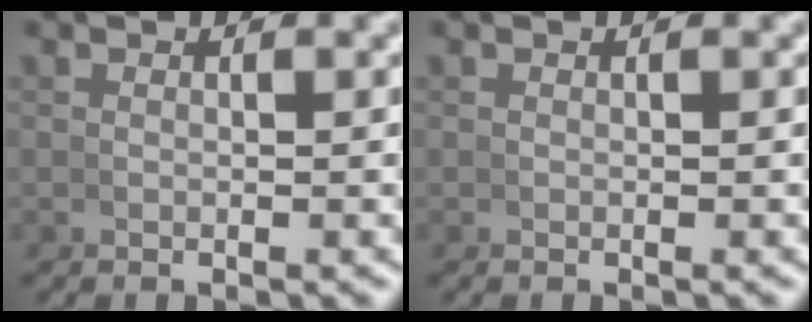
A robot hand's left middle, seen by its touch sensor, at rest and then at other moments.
{"total": 0.0}